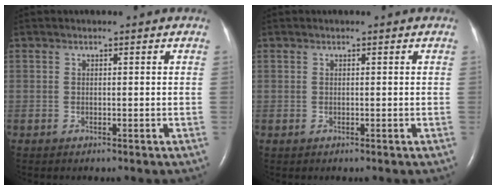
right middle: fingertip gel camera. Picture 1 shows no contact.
{"total": 0.0}